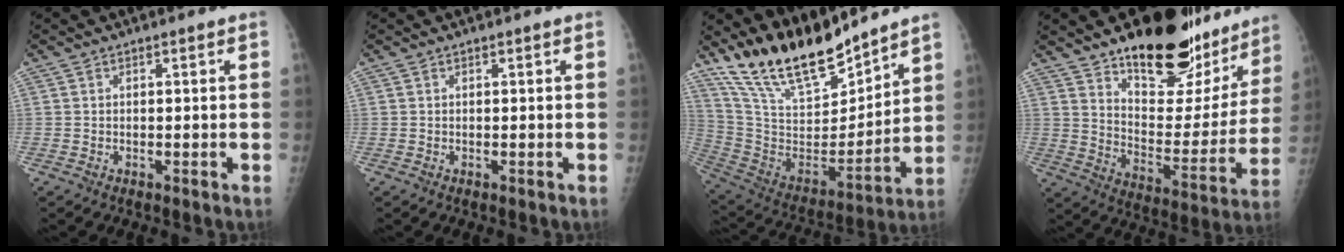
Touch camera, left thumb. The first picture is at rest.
{"total": 0.0}
{"total": 21.2, "force": [17.7, 6.5, 9.6], "torque": [-0.138, -0.099, 0.327]}
{"total": 26.0, "force": [19.7, 10.8, 13.1], "torque": [-0.147, -0.113, 0.287]}